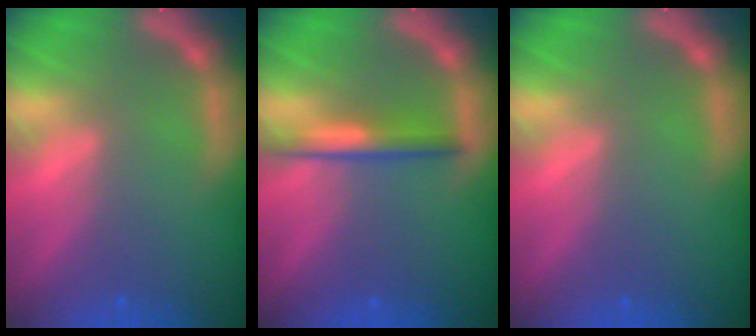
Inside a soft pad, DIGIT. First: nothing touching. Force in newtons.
{"total": 3.0}
{"total": 0.0}